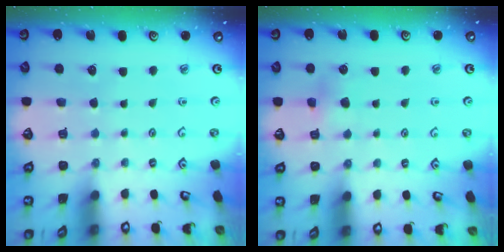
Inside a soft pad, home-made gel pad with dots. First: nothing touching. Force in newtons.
{"total": 4.2, "press": 4.2, "slide": 0.4}